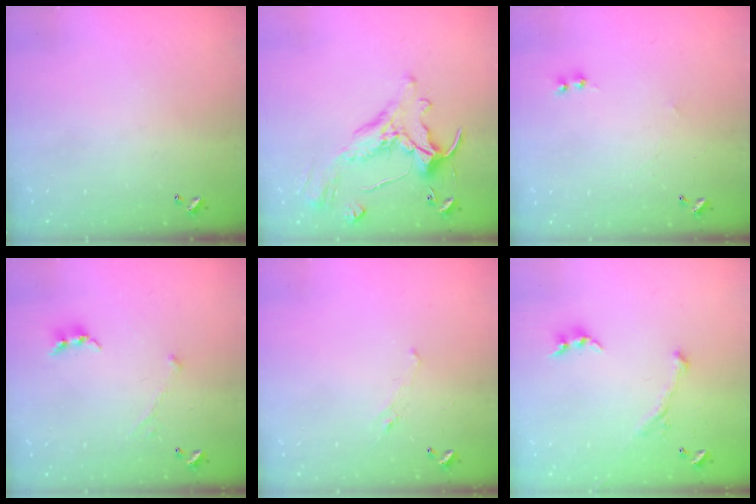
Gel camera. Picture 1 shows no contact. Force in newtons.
{"total": 2.5, "press": 2.2, "slide": 1.2}
{"total": 1.1, "press": 0.9, "slide": 0.6}
{"total": 0.0}
{"total": 0.8, "press": 0.1, "slide": 0.8}
{"total": 2.8, "press": 2.6, "slide": 0.9}